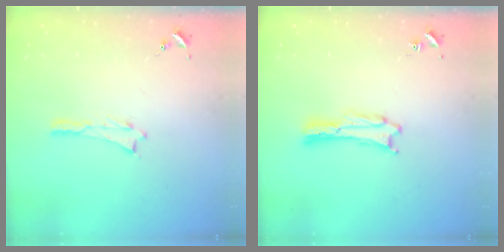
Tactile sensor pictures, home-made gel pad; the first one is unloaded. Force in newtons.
{"total": 1.1, "press": 1.1, "slide": 0.0}